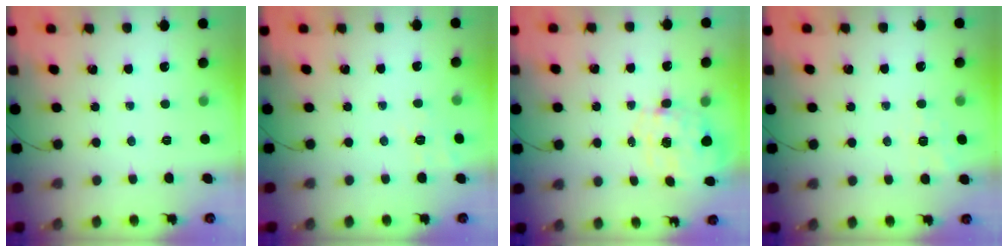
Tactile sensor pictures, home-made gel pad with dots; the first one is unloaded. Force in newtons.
{"total": 2.9, "press": 1.7, "slide": 2.3}
{"total": 2.1, "press": 1.8, "slide": 1.0}
{"total": 2.0, "press": 1.1, "slide": 1.6}